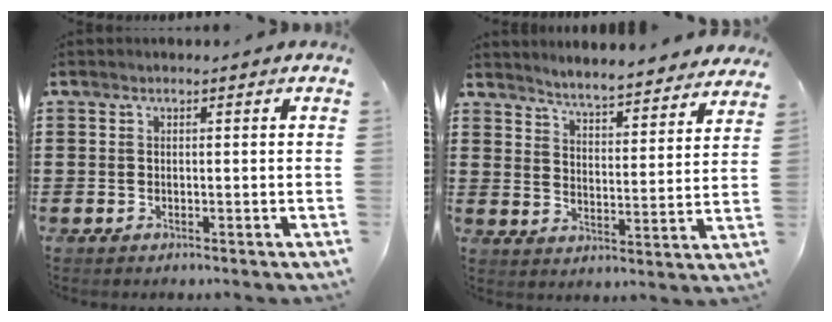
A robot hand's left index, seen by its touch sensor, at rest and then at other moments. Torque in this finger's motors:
{"motor_torque": [0.42, 0.41, 0.47, 0.07]}